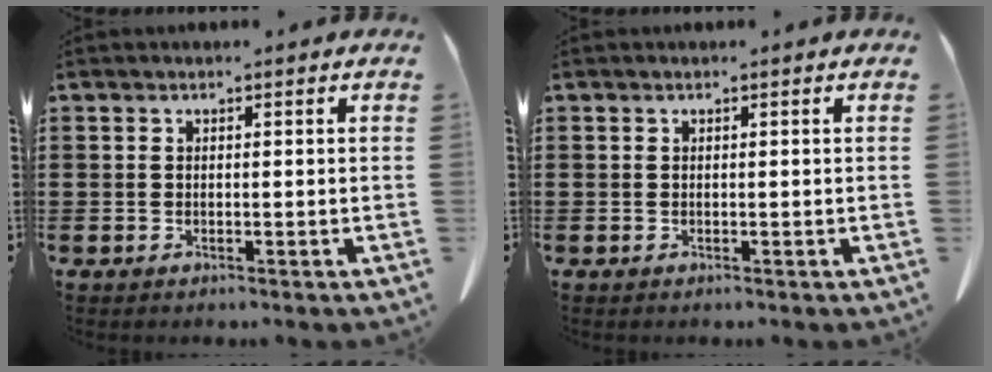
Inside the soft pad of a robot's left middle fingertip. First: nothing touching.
{"total": 0.0}